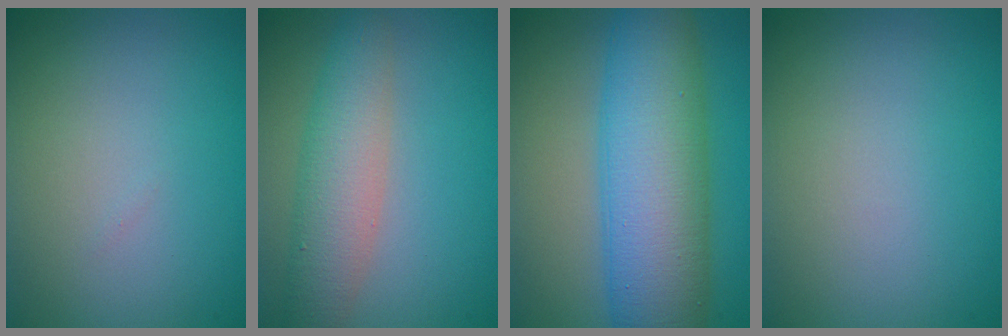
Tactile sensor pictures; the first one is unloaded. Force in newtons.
{"total": 4.9, "press": 4.9, "slide": 0.2}
{"total": 10.4, "press": 10.4, "slide": 0.1}
{"total": 0.0}